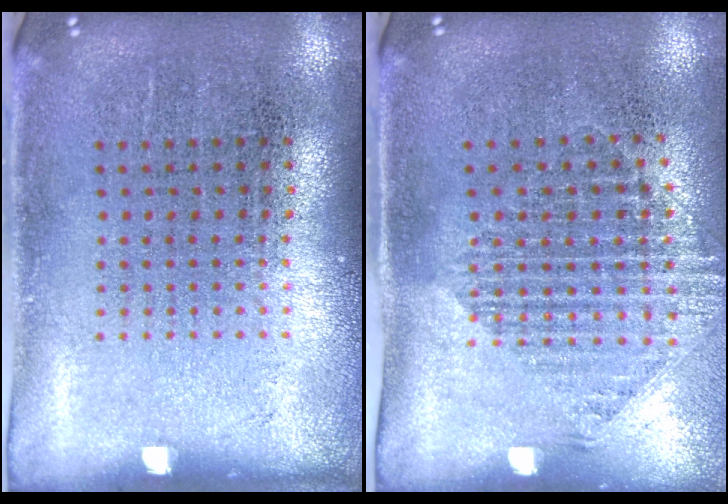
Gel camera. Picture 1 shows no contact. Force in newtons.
{"total": 1.5, "press": 1.2, "slide": 0.9}